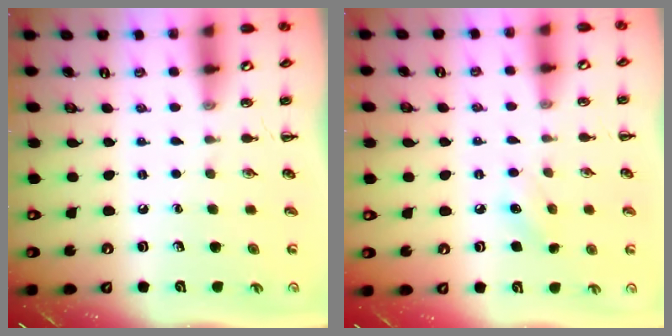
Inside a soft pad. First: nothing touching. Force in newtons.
{"total": 5.8, "press": 5.6, "slide": 1.3}